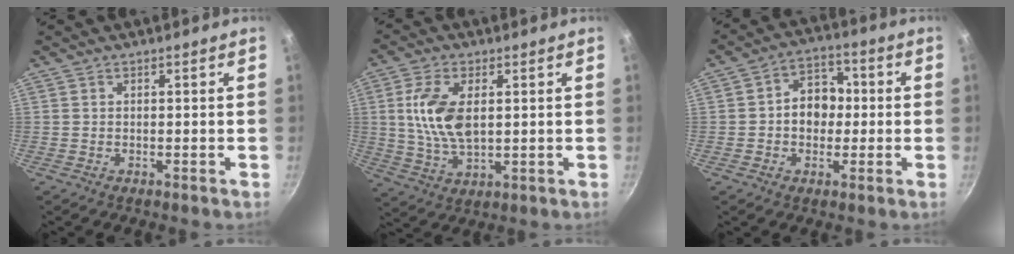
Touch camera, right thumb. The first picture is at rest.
{"total": 11.3, "force": [1.9, 6.1, 9.4], "torque": [-0.180, -0.006, 0.039]}
{"total": 8.9, "force": [-0.1, 7.0, 5.5], "torque": [-0.037, 0.021, -0.011]}